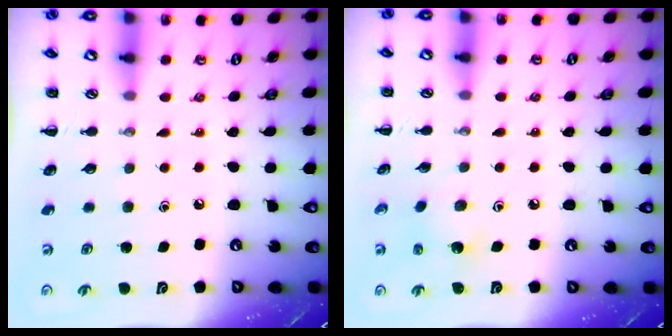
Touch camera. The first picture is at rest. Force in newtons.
{"total": 2.1, "press": 2.0, "slide": 0.5}